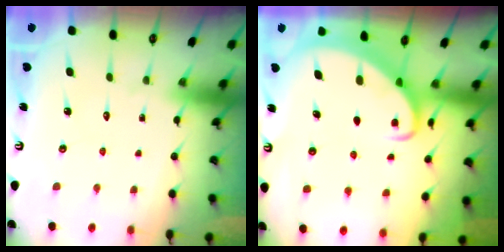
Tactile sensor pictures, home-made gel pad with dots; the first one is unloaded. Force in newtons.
{"total": 2.0, "press": 2.0, "slide": 0.3}